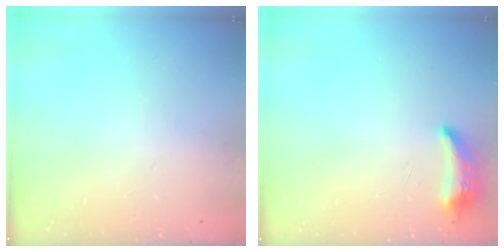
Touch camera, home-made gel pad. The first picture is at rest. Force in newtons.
{"total": 8.3, "press": 8.1, "slide": 1.5}